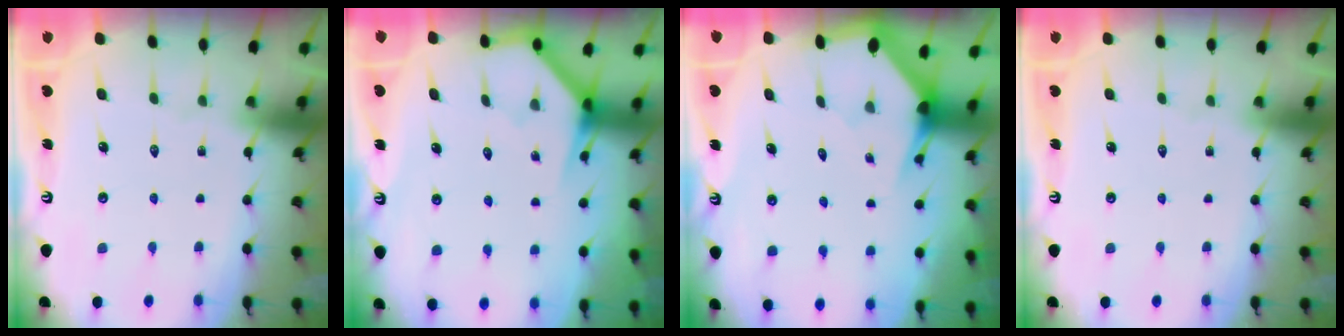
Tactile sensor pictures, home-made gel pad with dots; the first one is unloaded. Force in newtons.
{"total": 3.8, "press": 3.8, "slide": 0.2}
{"total": 3.0, "press": 3.0, "slide": 0.2}
{"total": 0.0}